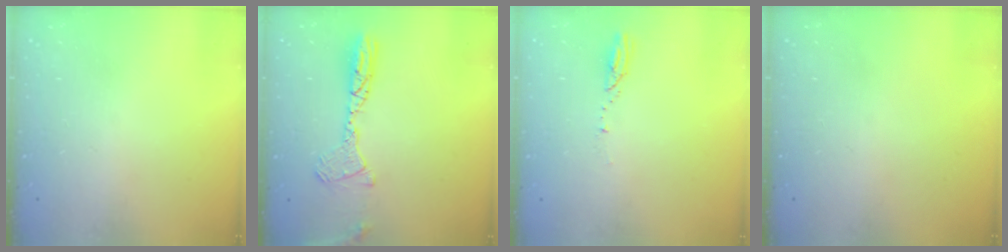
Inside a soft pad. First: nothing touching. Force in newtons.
{"total": 13.0, "press": 12.6, "slide": 3.3}
{"total": 3.4, "press": 3.4, "slide": 0.3}
{"total": 0.0}